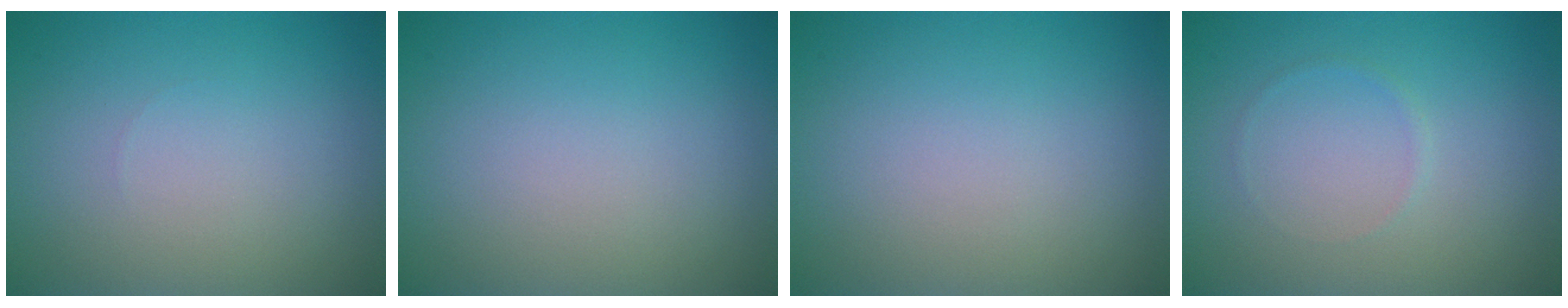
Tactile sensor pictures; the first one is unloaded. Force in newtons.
{"total": 0.0}
{"total": 0.0}
{"total": 0.5, "press": 0.5, "slide": 0.1}